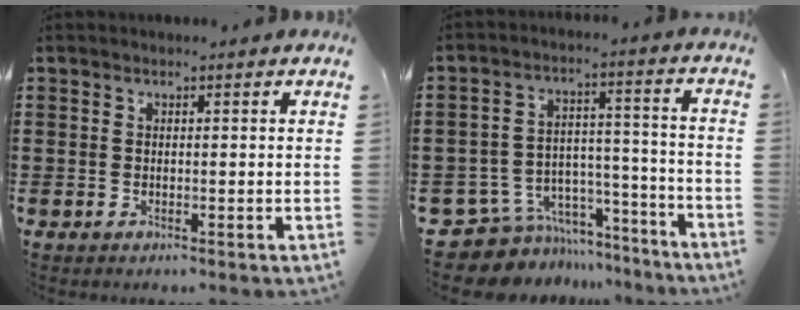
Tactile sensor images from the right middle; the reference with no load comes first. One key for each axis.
{"total": 7.9, "fx": -6.7, "fy": 4.0, "fz": 1.2, "tx": -0.032, "ty": 0.016, "tz": -0.127}